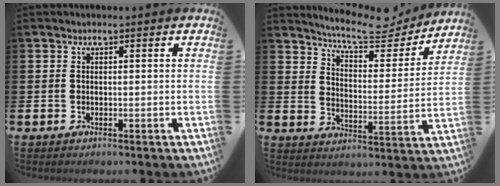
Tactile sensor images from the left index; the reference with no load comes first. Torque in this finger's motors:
{"motor_torque": [1.02, -1.12, 0.39, 0.06]}